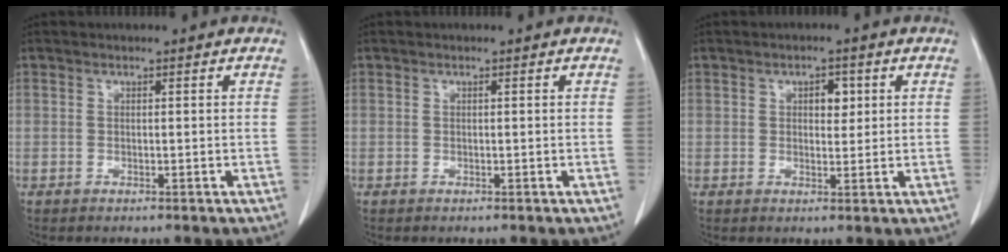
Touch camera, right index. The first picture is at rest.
{"total": 0.0}
{"total": 2.8, "force": [0.9, 1.5, 2.1], "torque": [-0.028, 0.002, 0.014]}